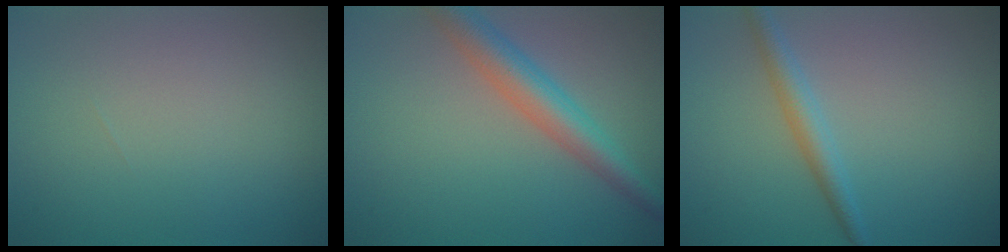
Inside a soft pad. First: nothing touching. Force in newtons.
{"total": 4.5, "press": 4.5, "slide": 0.1}
{"total": 2.3, "press": 2.3, "slide": 0.0}